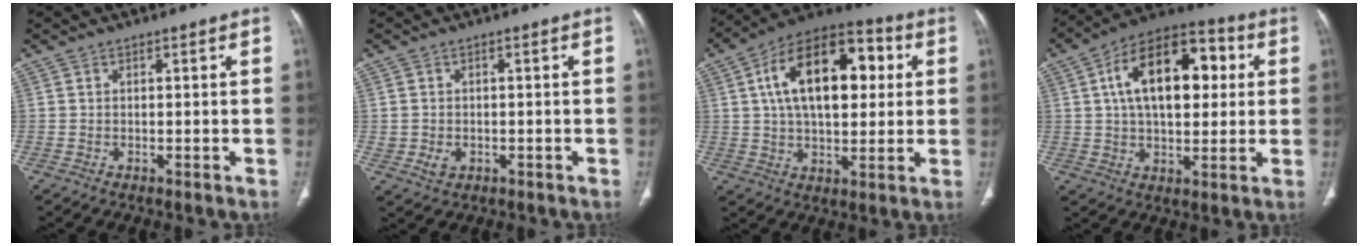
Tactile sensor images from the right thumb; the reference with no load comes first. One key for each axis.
{"total": 3.1, "fx": -0.6, "fy": 2.6, "fz": 1.5, "tx": -0.022, "ty": 0.002, "tz": 0.000}
{"total": 20.9, "fx": 4.7, "fy": 11.5, "fz": 16.8, "tx": -0.242, "ty": 0.018, "tz": 0.064}
{"total": 19.2, "fx": 4.2, "fy": 10.7, "fz": 15.4, "tx": -0.218, "ty": 0.021, "tz": 0.057}